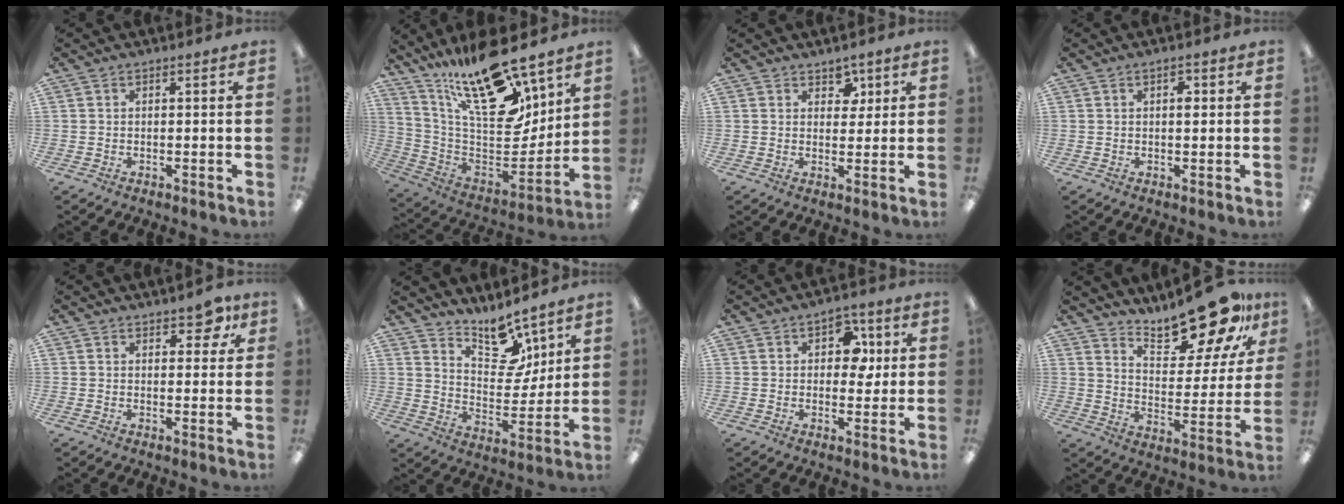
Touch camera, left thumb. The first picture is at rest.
{"total": 24.4, "force": [18.0, 7.9, 14.5], "torque": [-0.242, -0.125, 0.309]}
{"total": 3.9, "force": [2.5, 2.7, 1.1], "torque": [0.001, -0.008, 0.039]}
{"total": 2.1, "force": [0.7, 1.0, 1.7], "torque": [-0.020, 0.000, 0.007]}
{"total": 5.3, "force": [3.3, 2.9, 3.0], "torque": [-0.027, -0.007, 0.053]}
{"total": 12.8, "force": [9.8, 6.1, 5.6], "torque": [-0.071, -0.072, 0.177]}
{"total": 7.7, "force": [2.5, 5.3, 5.0], "torque": [-0.050, -0.005, 0.035]}
{"total": 19.9, "force": [16.7, 6.0, 9.0], "torque": [-0.125, -0.127, 0.283]}